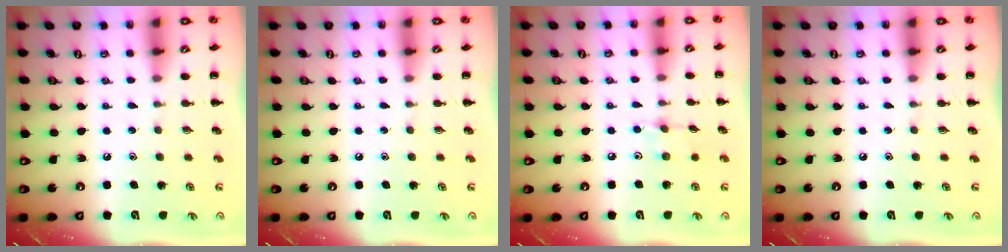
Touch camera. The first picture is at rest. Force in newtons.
{"total": 0.0}
{"total": 4.7, "press": 4.6, "slide": 1.2}
{"total": 0.0}